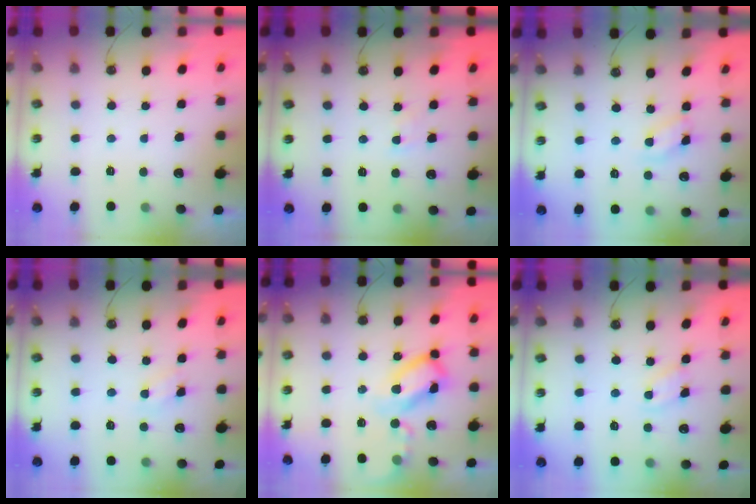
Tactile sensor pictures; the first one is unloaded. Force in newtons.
{"total": 2.4, "press": 2.4, "slide": 0.4}
{"total": 9.3, "press": 9.3, "slide": 0.6}
{"total": 3.3, "press": 3.2, "slide": 0.4}
{"total": 12.9, "press": 12.9, "slide": 1.2}
{"total": 1.9, "press": 1.8, "slide": 0.3}